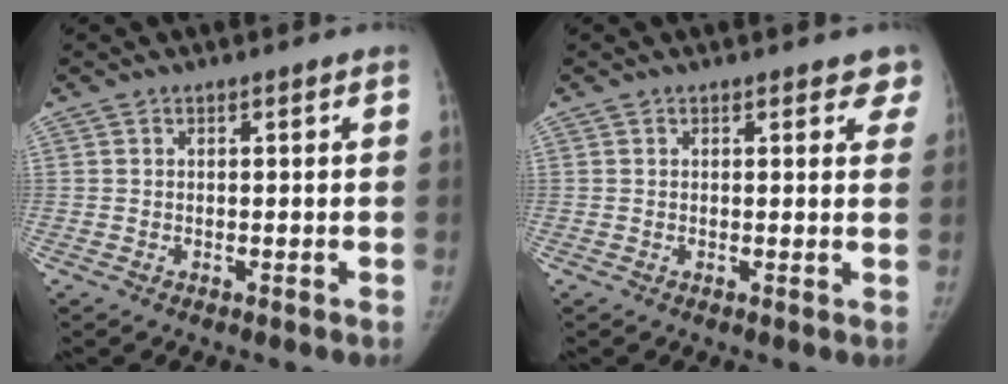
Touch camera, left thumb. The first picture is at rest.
{"total": 3.6, "force": [2.8, 1.6, 1.5], "torque": [0.019, -0.009, 0.020]}